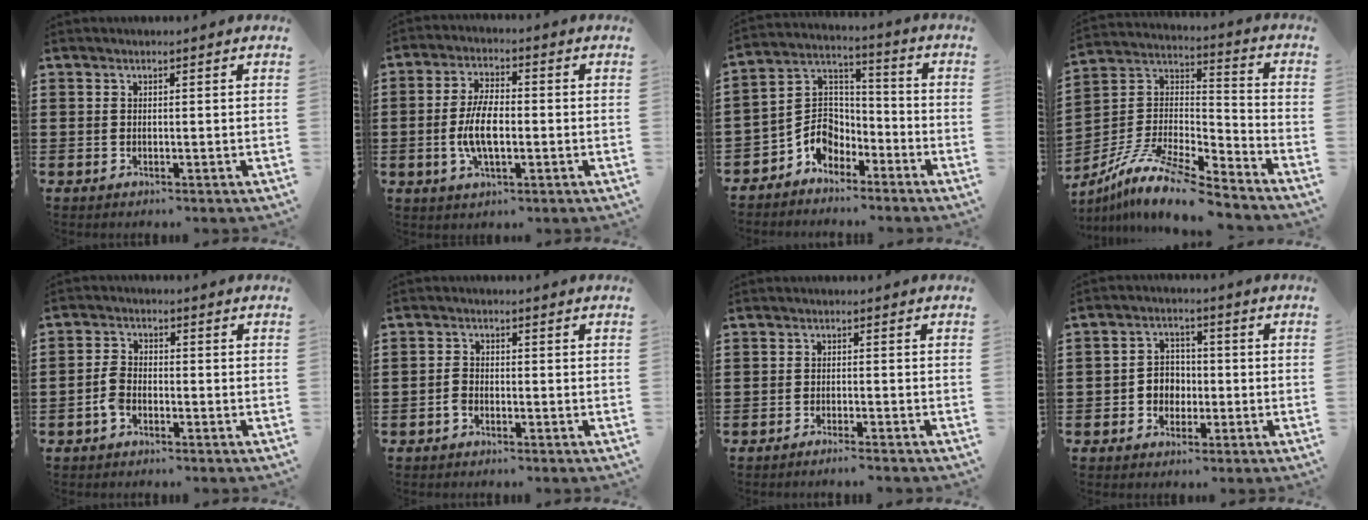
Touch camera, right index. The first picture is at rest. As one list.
[{"total": 6.9, "force": [-1.1, 2.9, 6.1], "torque": [-0.134, -0.003, -0.026]}, {"total": 6.8, "force": [-3.9, 5.1, 2.2], "torque": [-0.069, 0.008, -0.085]}, {"total": 11.5, "force": [-9.6, 1.8, 6.1], "torque": [-0.128, 0.013, -0.193]}, {"total": 3.2, "force": [-1.6, 1.8, 2.1], "torque": [-0.061, -0.002, -0.037]}, {"total": 1.7, "force": [-1.0, 1.1, 0.9], "torque": [-0.028, -0.001, -0.022]}, {"total": 1.5, "force": [-1.4, -0.5, 0.5], "torque": [-0.008, -0.002, -0.026]}, {"total": 3.7, "force": [-1.3, 3.2, 1.3], "torque": [-0.035, 0.009, -0.030]}]